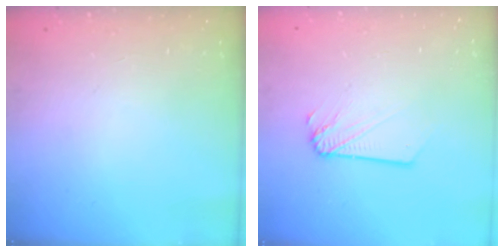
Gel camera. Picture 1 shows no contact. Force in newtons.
{"total": 2.1, "press": 2.1, "slide": 0.3}